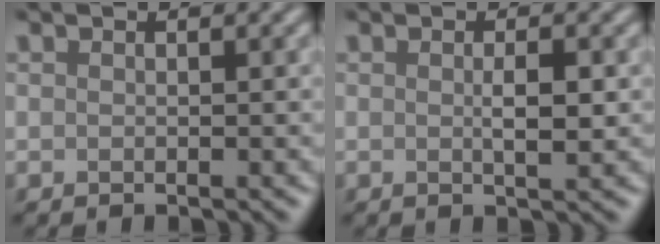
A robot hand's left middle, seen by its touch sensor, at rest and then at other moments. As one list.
[{"total": 2.1, "force": [0.0, 0.4, 2.0], "torque": [-0.034, -0.003, 0.000]}]